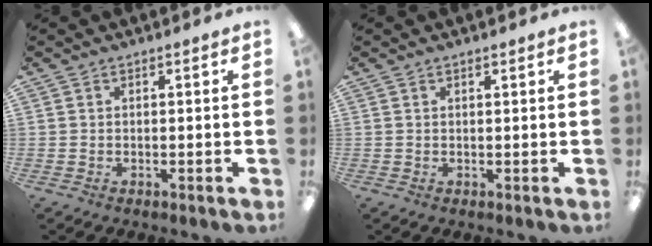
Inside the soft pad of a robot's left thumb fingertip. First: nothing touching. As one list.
[{"total": 0.9, "force": [0.6, 0.2, 0.6], "torque": [-0.013, 0.000, 0.011]}]